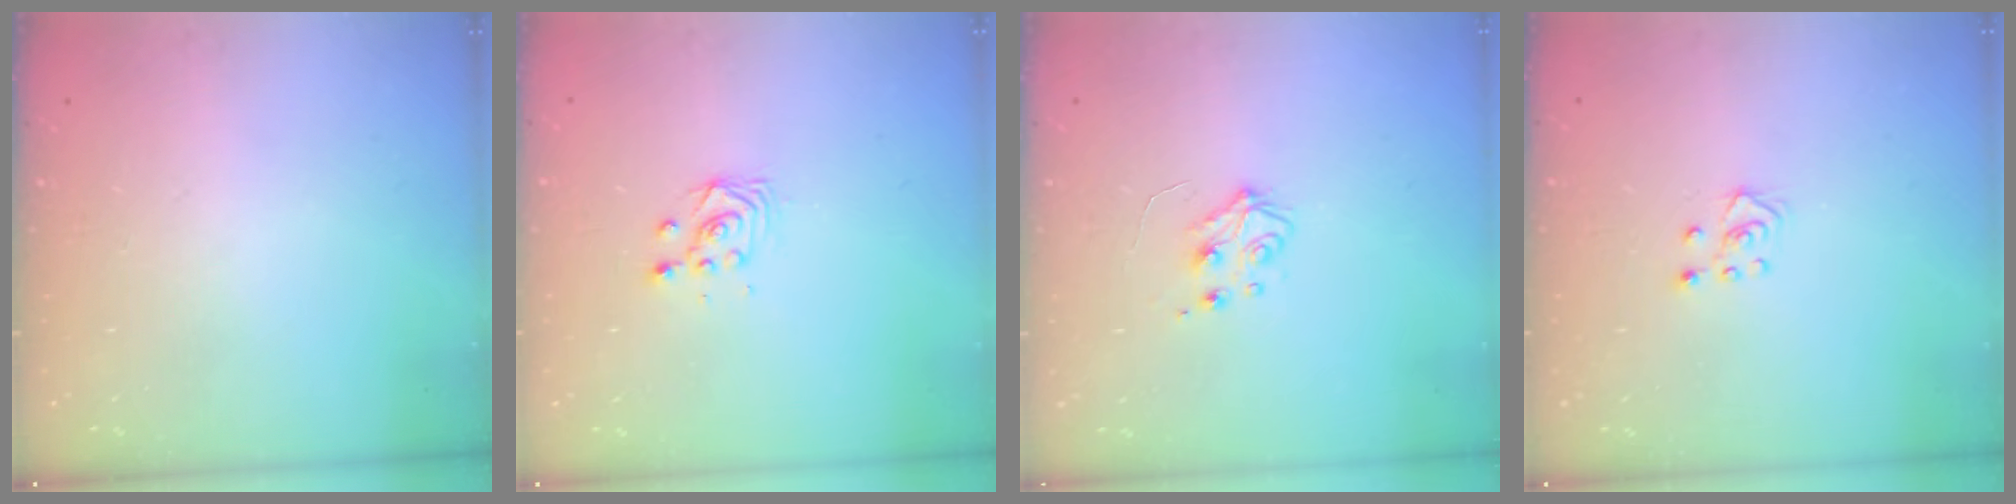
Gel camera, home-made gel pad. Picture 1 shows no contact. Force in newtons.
{"total": 2.9, "press": 2.9, "slide": 0.1}
{"total": 5.5, "press": 5.5, "slide": 0.6}
{"total": 3.6, "press": 3.6, "slide": 0.6}